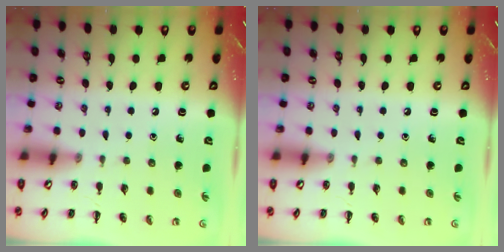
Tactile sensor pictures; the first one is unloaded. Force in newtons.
{"total": 0.0}